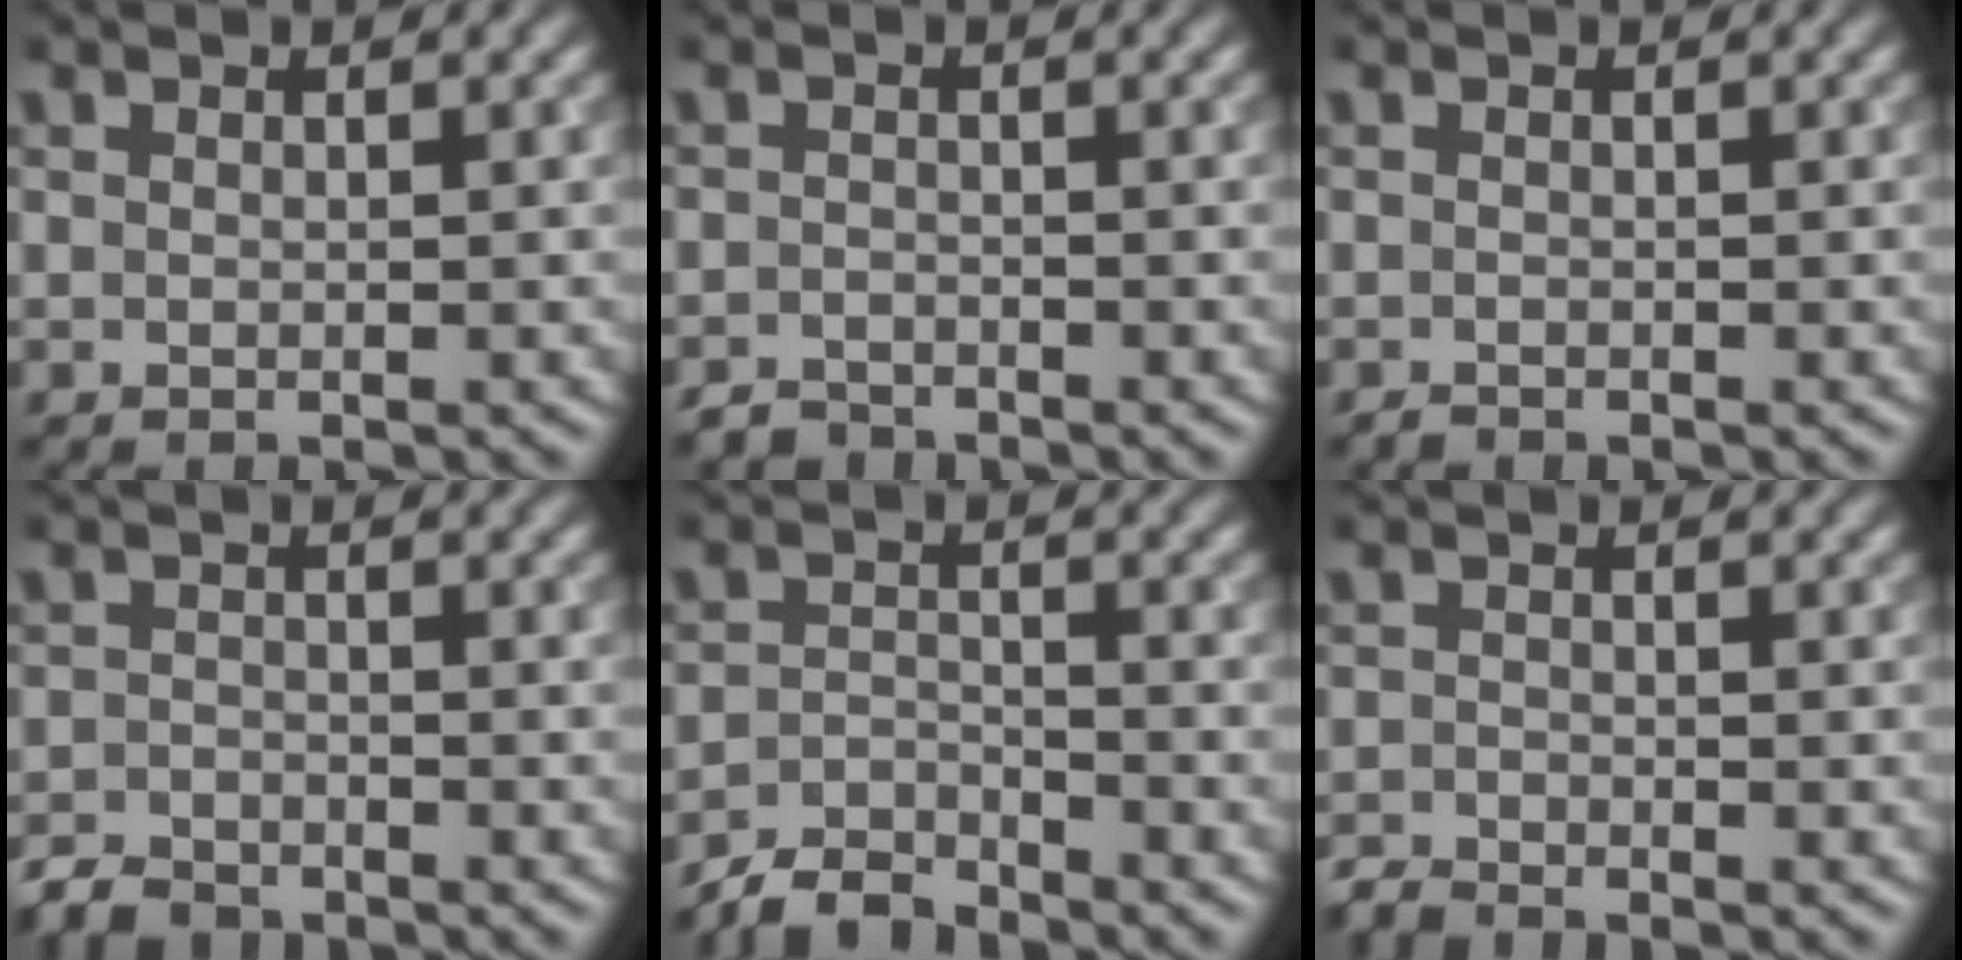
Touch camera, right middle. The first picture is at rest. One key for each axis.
{"total": 1.6, "fx": -1.5, "fy": 0.3, "fz": 0.1, "tx": 0.002, "ty": 0.001, "tz": -0.032}
{"total": 0.6, "fx": -0.6, "fy": 0.1, "fz": 0.0, "tx": 0.003, "ty": -0.001, "tz": -0.011}
{"total": 2.6, "fx": -2.4, "fy": 0.8, "fz": 0.4, "tx": -0.006, "ty": -0.003, "tz": -0.052}
{"total": 3.5, "fx": -3.3, "fy": 0.5, "fz": 0.7, "tx": -0.014, "ty": 0.000, "tz": -0.071}
{"total": 1.7, "fx": -1.7, "fy": 0.1, "fz": 0.2, "tx": -0.005, "ty": -0.005, "tz": -0.041}